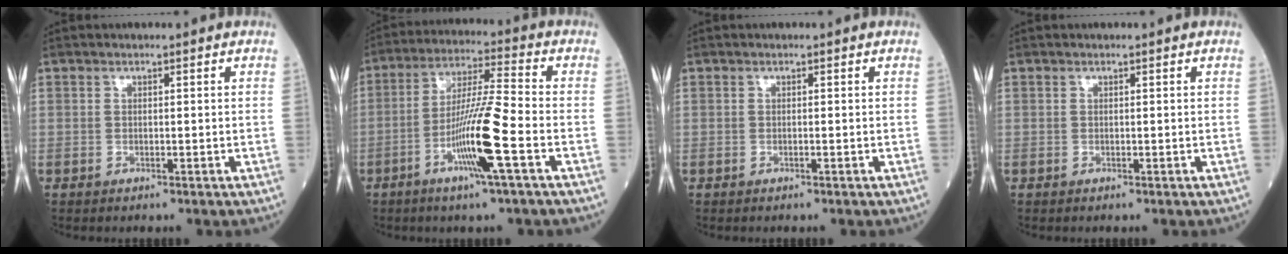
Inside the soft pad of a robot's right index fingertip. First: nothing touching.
{"total": 11.6, "force": [-4.4, -0.6, 10.7], "torque": [-0.205, -0.007, -0.086]}
{"total": 0.0}
{"total": 0.0}